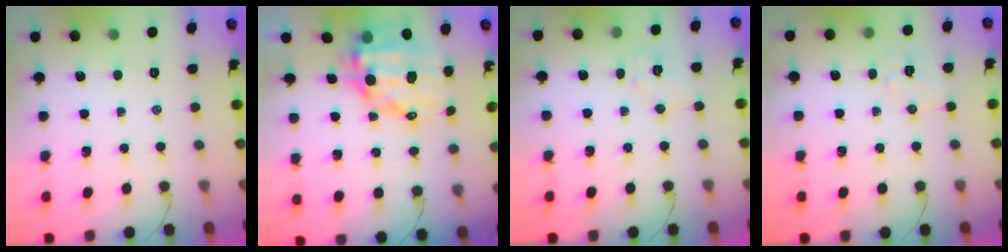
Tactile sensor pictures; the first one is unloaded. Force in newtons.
{"total": 12.4, "press": 12.1, "slide": 2.9}
{"total": 6.1, "press": 6.1, "slide": 0.8}
{"total": 5.8, "press": 5.7, "slide": 1.0}